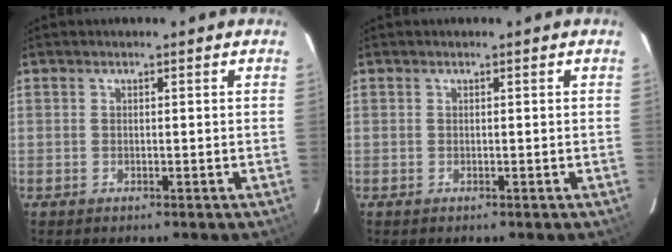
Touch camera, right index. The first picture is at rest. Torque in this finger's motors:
{"motor_torque": [-0.04, 0.00, 0.01, 0.00]}